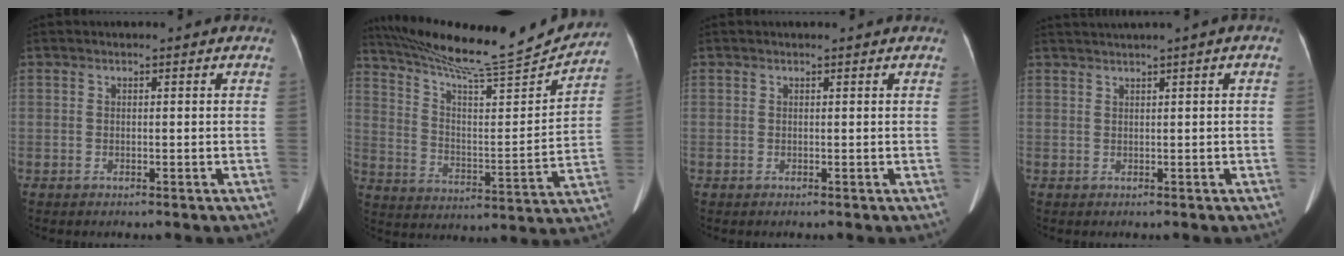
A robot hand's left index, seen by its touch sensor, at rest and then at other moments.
{"total": 20.6, "force": [19.2, 0.1, 7.6], "torque": [-0.138, -0.037, 0.290]}
{"total": 1.1, "force": [1.0, 0.0, 0.4], "torque": [-0.009, 0.008, 0.013]}
{"total": 2.5, "force": [1.5, -0.5, 2.0], "torque": [-0.044, 0.014, 0.034]}